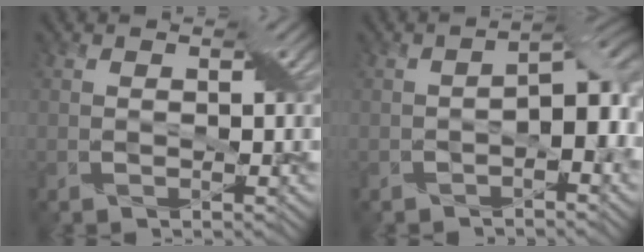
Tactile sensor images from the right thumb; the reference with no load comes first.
{"total": 4.8, "force": [-1.3, 2.1, 4.2], "torque": [-0.059, 0.008, -0.023]}